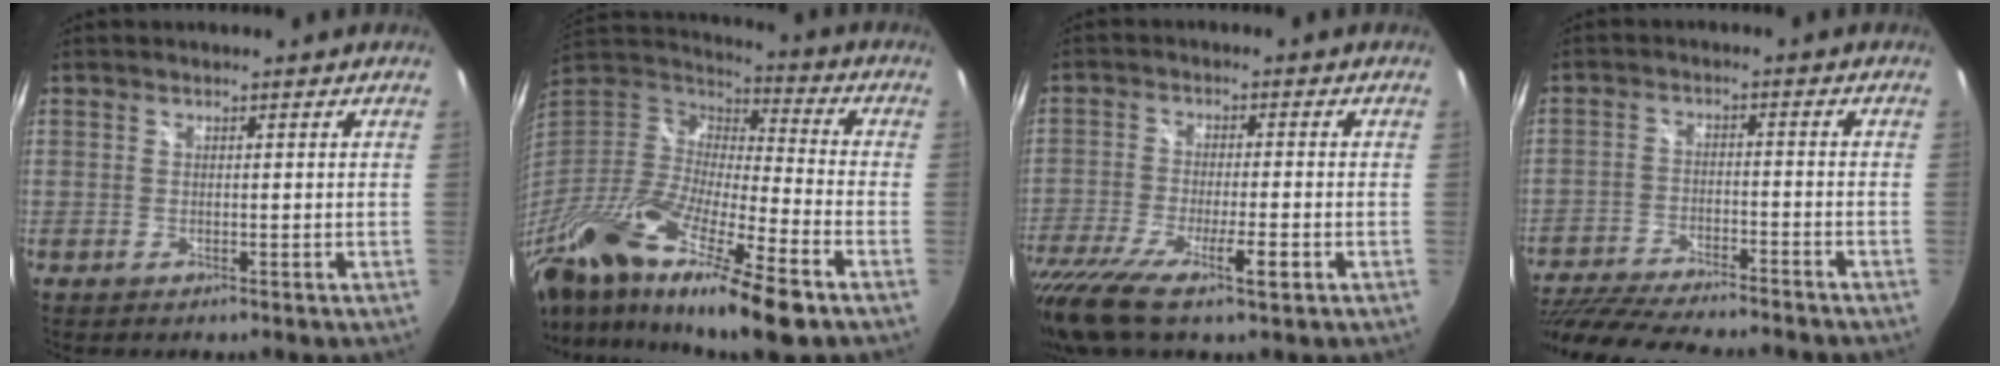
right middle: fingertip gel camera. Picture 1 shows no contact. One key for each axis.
{"total": 28.8, "fx": -19.1, "fy": 5.1, "fz": 20.9, "tx": -0.383, "ty": -0.050, "tz": -0.344}
{"total": 15.9, "fx": -9.8, "fy": 3.5, "fz": 12.0, "tx": -0.244, "ty": -0.064, "tz": -0.170}
{"total": 20.9, "fx": -18.1, "fy": 3.8, "fz": 9.9, "tx": -0.199, "ty": -0.040, "tz": -0.281}